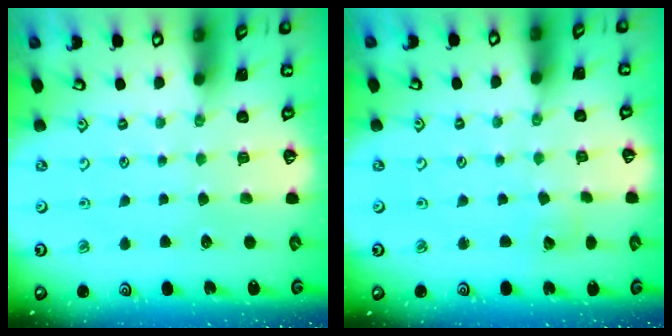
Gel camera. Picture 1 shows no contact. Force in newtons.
{"total": 2.1, "press": 2.1, "slide": 0.2}